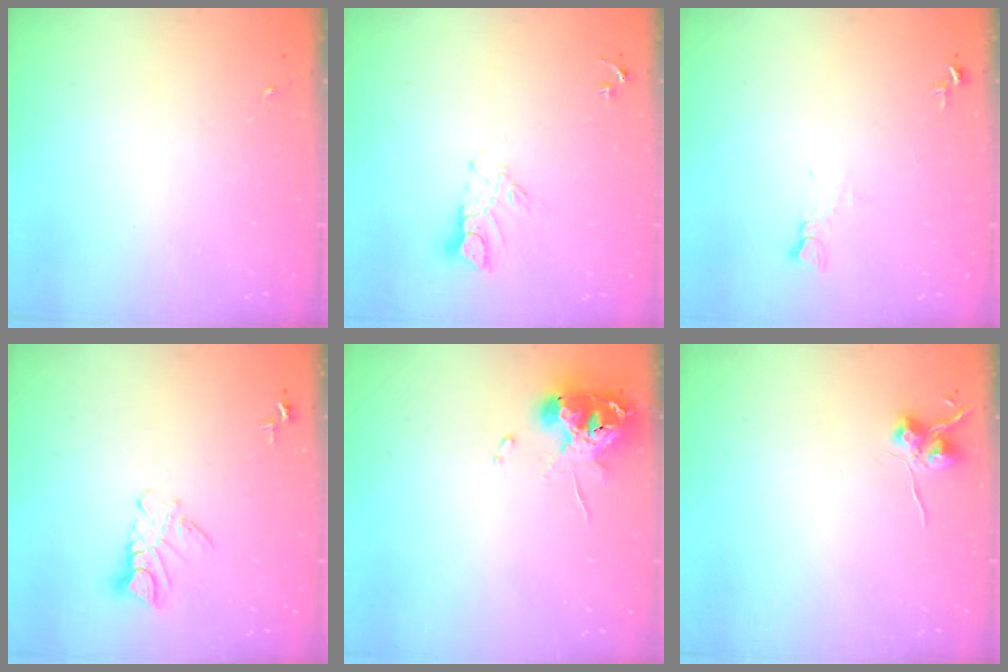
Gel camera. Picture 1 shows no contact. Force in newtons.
{"total": 7.7, "press": 7.7, "slide": 0.7}
{"total": 5.6, "press": 5.5, "slide": 0.6}
{"total": 8.0, "press": 8.0, "slide": 0.7}
{"total": 10.3, "press": 10.3, "slide": 1.3}
{"total": 6.9, "press": 6.9, "slide": 0.6}